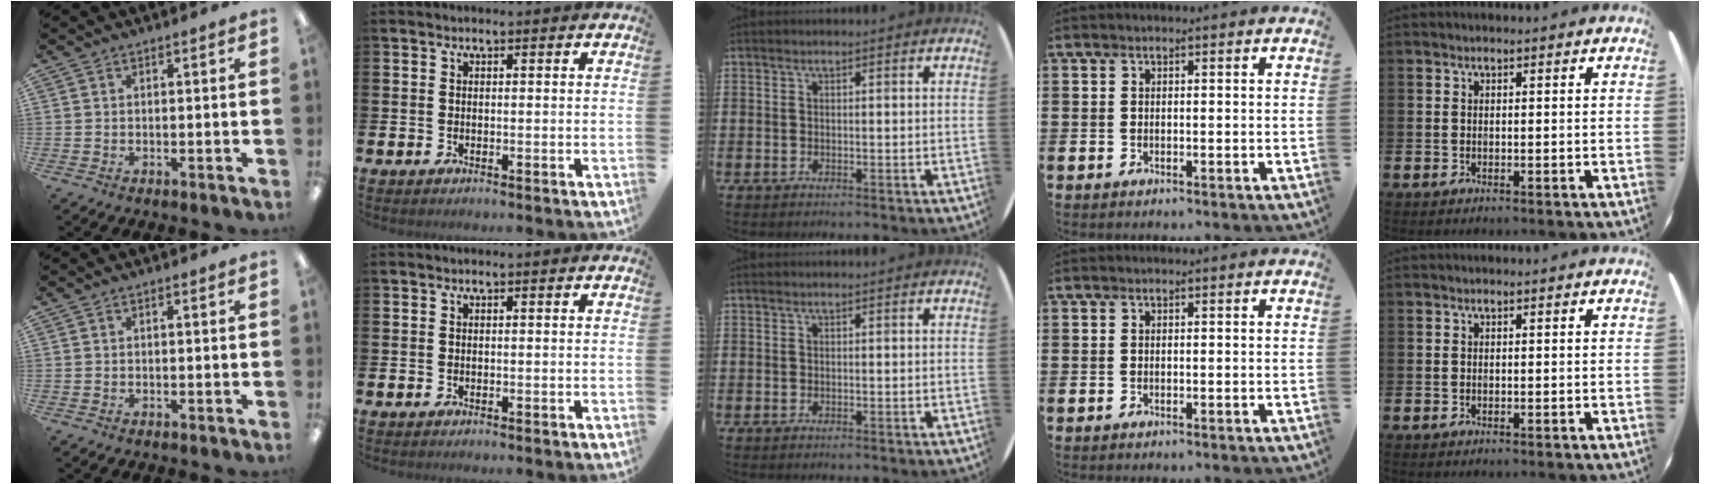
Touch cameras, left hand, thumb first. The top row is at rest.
{}